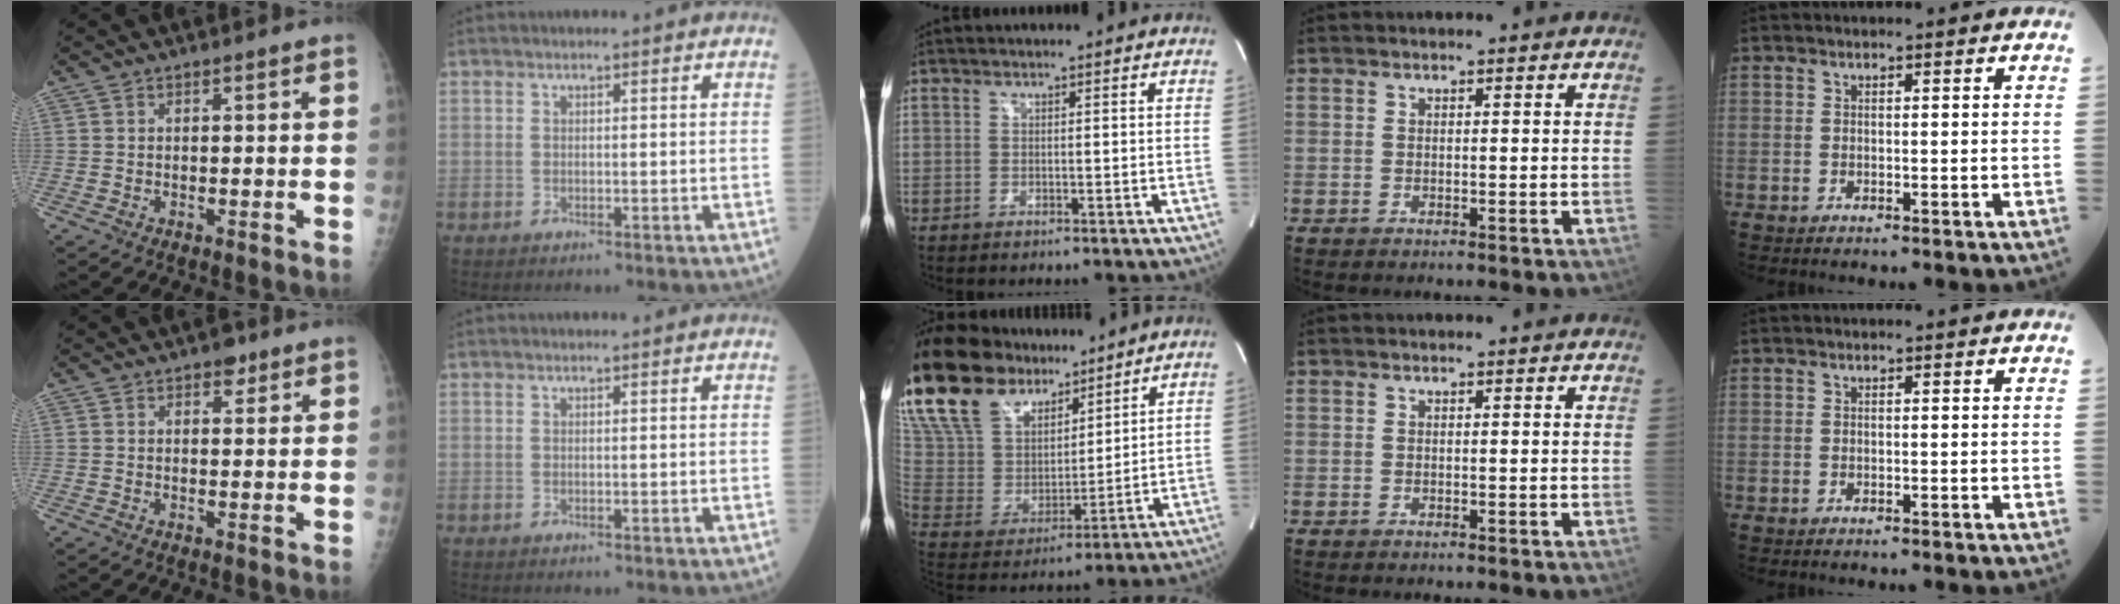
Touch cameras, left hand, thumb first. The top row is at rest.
{"thumb": {"total": 2.6, "force": [1.7, 1.5, 1.2], "torque": [-0.001, -0.007, 0.020]}, "middle": {"total": 21.7, "force": [16.9, 9.0, 10.1], "torque": [-0.238, 0.021, 0.320]}}